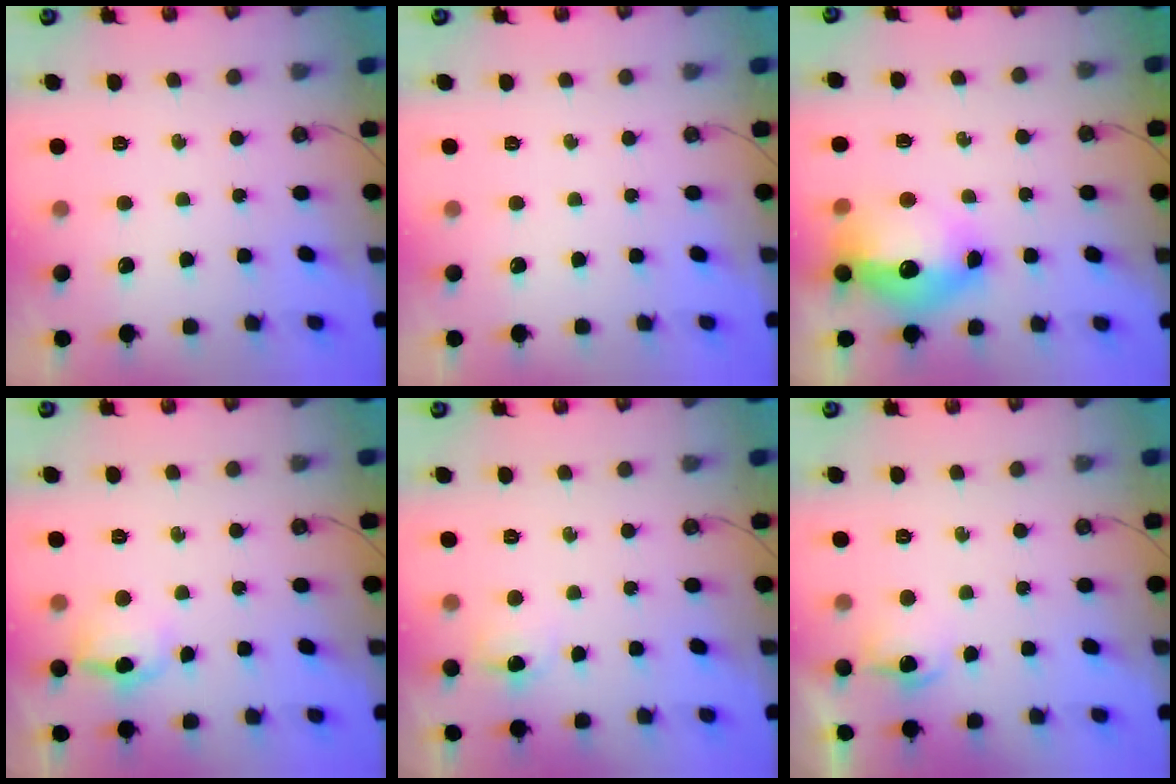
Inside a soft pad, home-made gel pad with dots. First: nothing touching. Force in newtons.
{"total": 0.0}
{"total": 16.0, "press": 15.9, "slide": 1.8}
{"total": 9.3, "press": 9.2, "slide": 1.4}
{"total": 6.3, "press": 4.9, "slide": 3.9}
{"total": 7.3, "press": 7.2, "slide": 0.8}